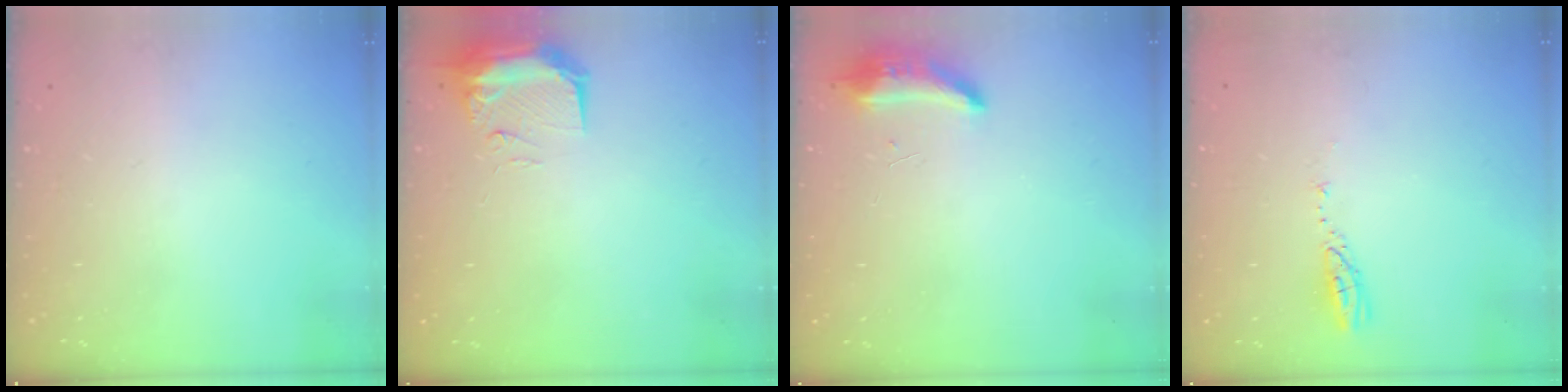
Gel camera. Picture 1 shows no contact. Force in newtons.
{"total": 9.3, "press": 9.1, "slide": 1.7}
{"total": 8.5, "press": 8.3, "slide": 2.0}
{"total": 3.5, "press": 3.5, "slide": 0.3}